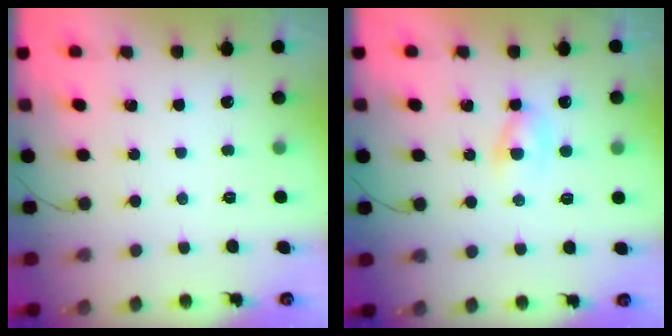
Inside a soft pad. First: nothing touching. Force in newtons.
{"total": 2.2, "press": 2.0, "slide": 1.1}